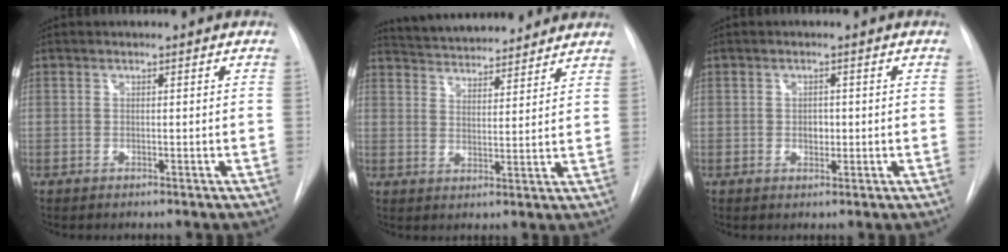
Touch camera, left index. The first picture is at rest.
{"total": 10.5, "force": [10.0, 1.7, 2.6], "torque": [-0.045, 0.022, 0.153]}
{"total": 1.7, "force": [-0.1, 1.3, 1.2], "torque": [-0.017, 0.002, 0.000]}